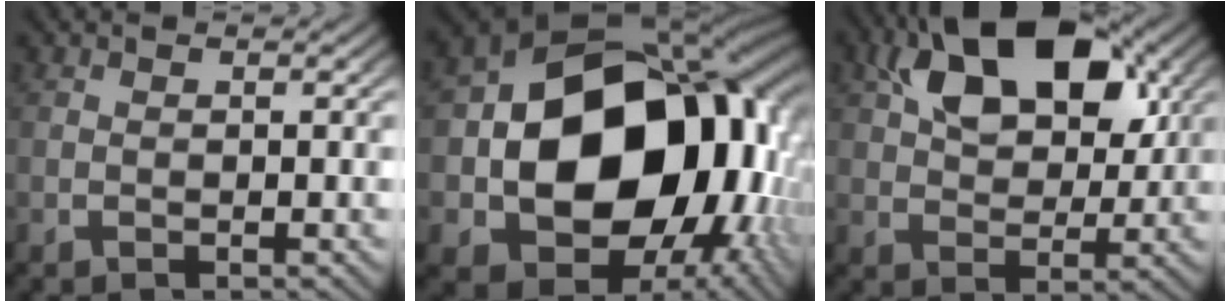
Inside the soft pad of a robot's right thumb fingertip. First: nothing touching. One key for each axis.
{"total": 25.8, "fx": -1.9, "fy": 17.5, "fz": 18.8, "tx": -0.354, "ty": -0.094, "tz": 0.009}
{"total": 10.1, "fx": 3.8, "fy": 5.7, "fz": 7.4, "tx": -0.123, "ty": 0.003, "tz": 0.068}